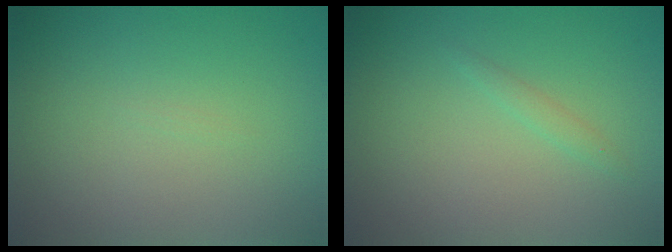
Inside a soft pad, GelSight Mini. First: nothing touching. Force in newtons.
{"total": 0.8, "press": 0.8, "slide": 0.1}